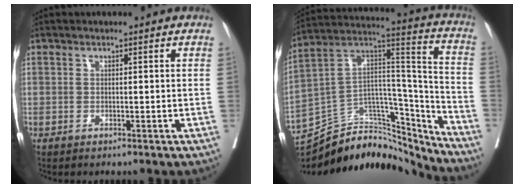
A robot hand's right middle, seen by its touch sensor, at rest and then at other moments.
{"total": 23.9, "force": [-22.0, 6.8, 6.5], "torque": [-0.122, 0.053, -0.350]}